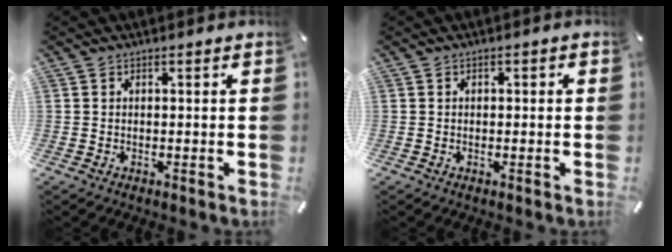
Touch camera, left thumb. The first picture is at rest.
{"total": 0.6, "force": [0.0, 0.6, 0.3], "torque": [-0.005, 0.003, -0.002]}